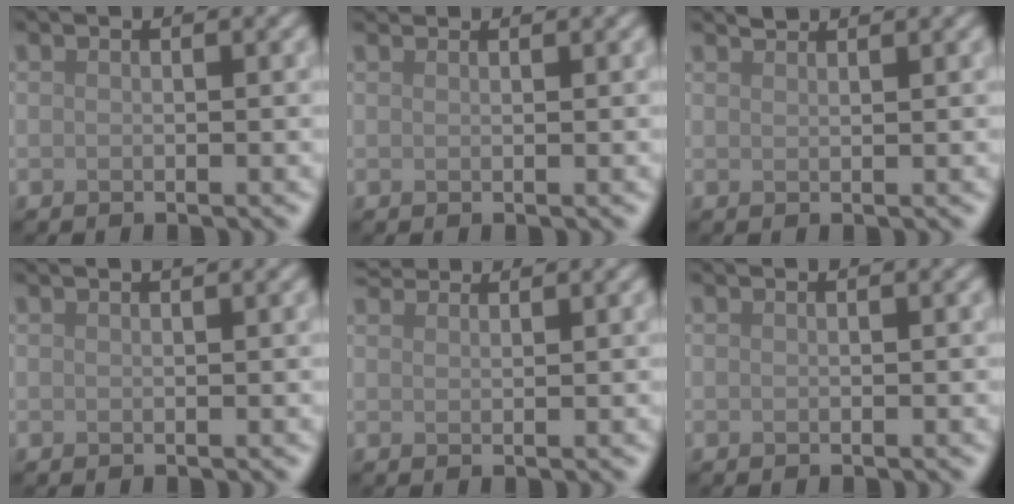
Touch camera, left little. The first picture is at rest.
{"total": 1.9, "force": [1.8, 0.2, 0.5], "torque": [-0.017, 0.001, 0.020]}
{"total": 1.1, "force": [1.1, 0.1, 0.1], "torque": [0.002, -0.001, 0.015]}
{"total": 0.7, "force": [0.6, 0.1, 0.5], "torque": [-0.002, 0.003, 0.008]}
{"total": 3.2, "force": [3.0, 0.4, 0.7], "torque": [-0.016, 0.008, 0.045]}
{"total": 0.0}